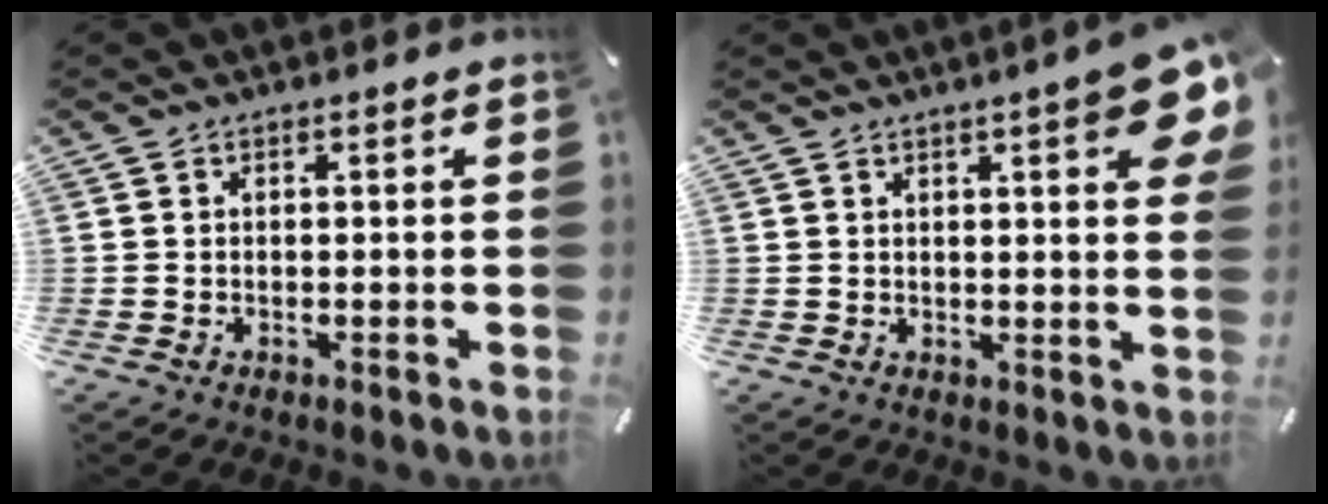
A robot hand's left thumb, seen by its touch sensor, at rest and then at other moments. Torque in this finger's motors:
{"motor_torque": [2.50, 2.51, 1.44, -1.32, 0.12]}